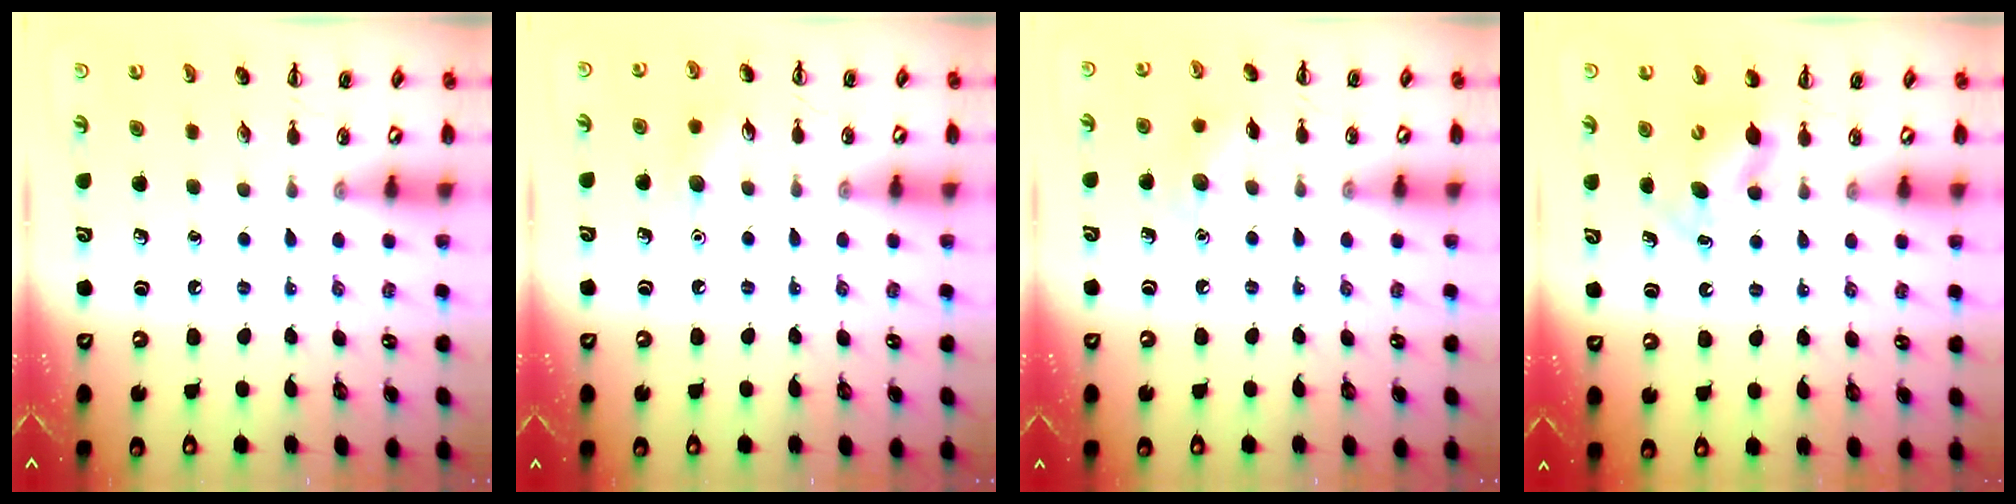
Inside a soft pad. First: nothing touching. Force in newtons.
{"total": 6.2, "press": 6.0, "slide": 1.7}
{"total": 7.2, "press": 6.9, "slide": 1.9}
{"total": 5.5, "press": 5.4, "slide": 1.2}